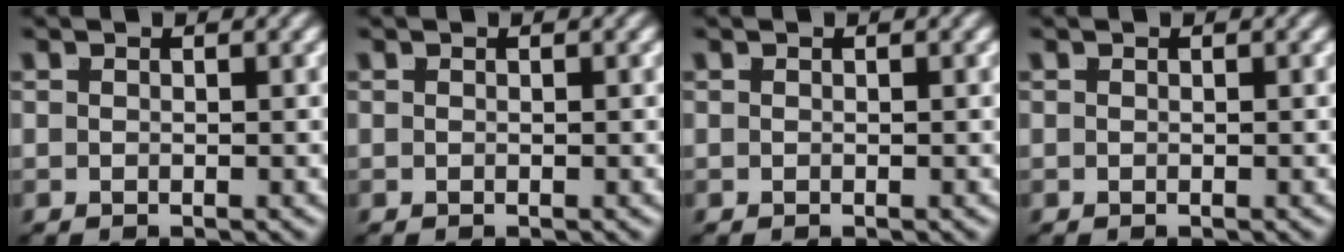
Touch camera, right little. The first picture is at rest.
{"total": 0.0}
{"total": 0.0}
{"total": 0.0}